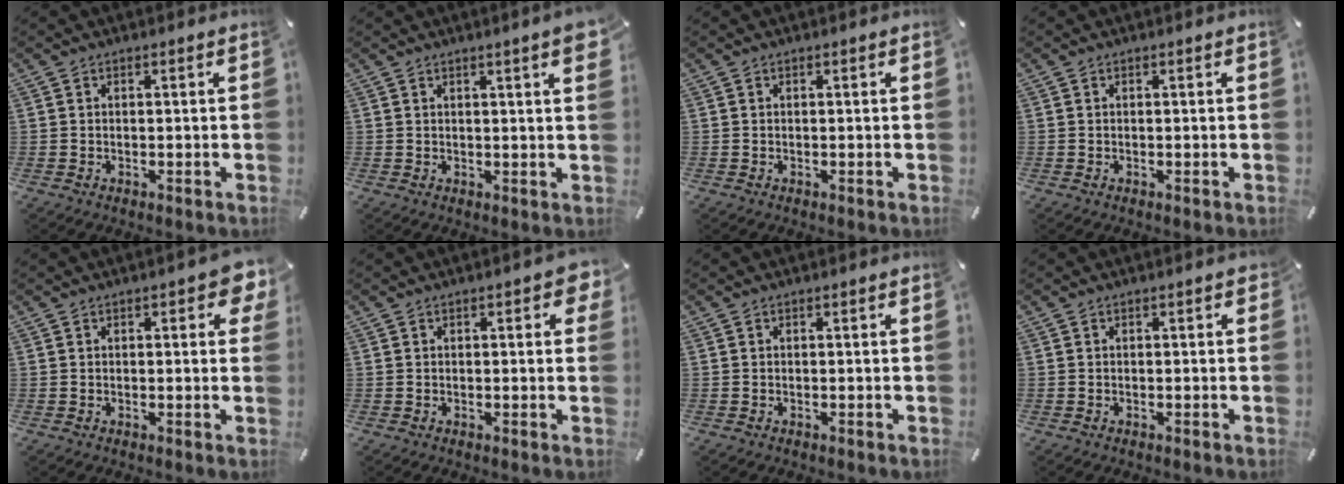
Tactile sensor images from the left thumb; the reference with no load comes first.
{"total": 3.9, "force": [1.8, 0.4, 3.4], "torque": [-0.058, -0.003, 0.029]}
{"total": 0.0}
{"total": 0.0}
{"total": 4.6, "force": [1.6, 2.1, 3.7], "torque": [-0.044, -0.002, 0.022]}
{"total": 3.2, "force": [0.7, 1.4, 2.8], "torque": [-0.032, -0.002, 0.007]}
{"total": 0.0}
{"total": 0.7, "force": [0.0, 0.4, 0.6], "torque": [-0.010, 0.003, -0.001]}